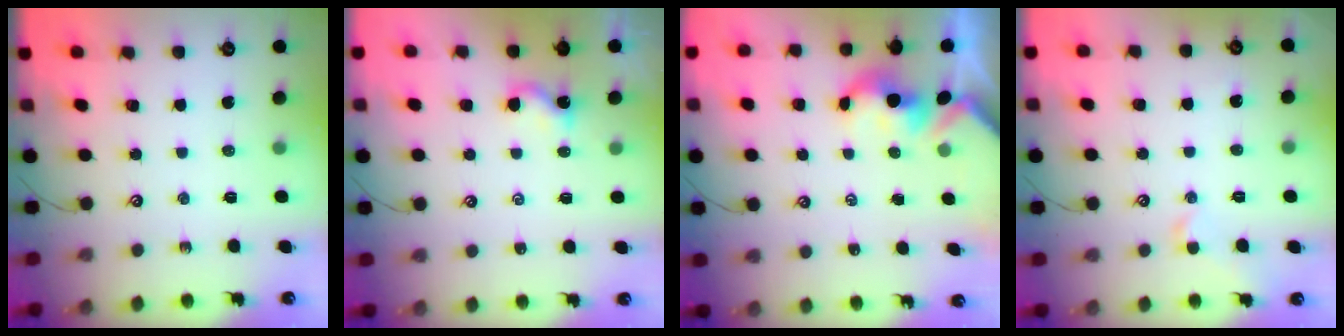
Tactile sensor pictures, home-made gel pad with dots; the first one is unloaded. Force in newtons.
{"total": 0.0}
{"total": 1.5, "press": 1.5, "slide": 0.2}
{"total": 0.5, "press": 0.5, "slide": 0.3}